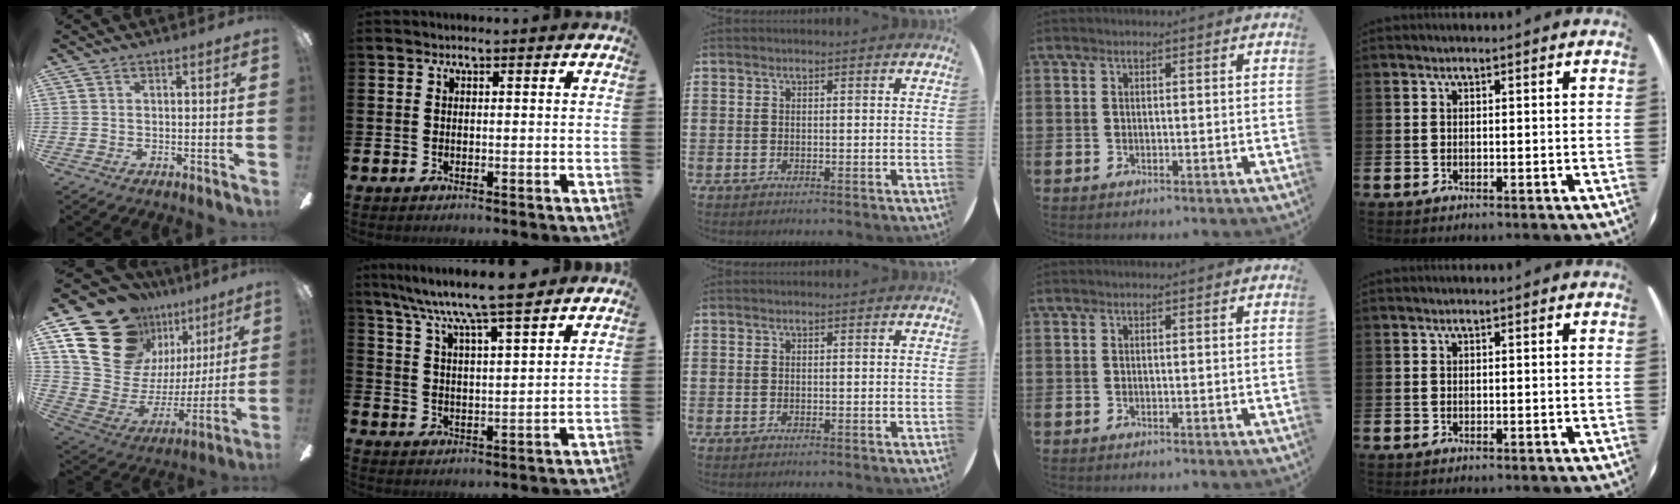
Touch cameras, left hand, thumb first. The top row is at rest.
{"thumb": {"total": 23.5, "force": [14.9, 15.1, 10.1], "torque": [-0.181, -0.084, 0.297]}, "index": {"total": 9.1, "force": [8.2, 0.1, 3.9], "torque": [-0.095, -0.046, 0.144]}}